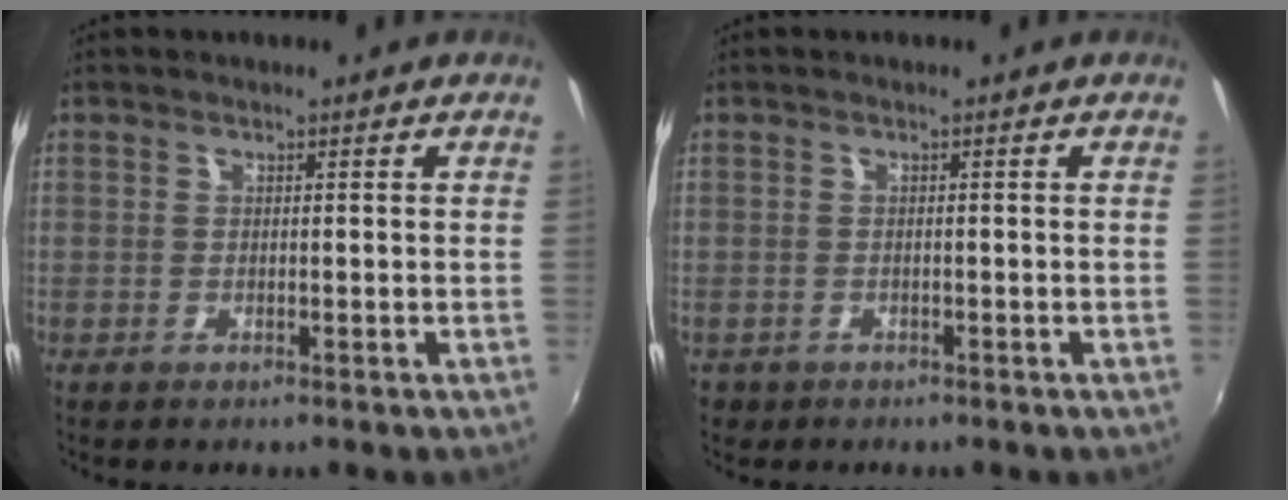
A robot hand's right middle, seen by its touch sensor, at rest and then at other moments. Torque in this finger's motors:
{"motor_torque": [0.36, -0.33, 0.00, 0.00]}